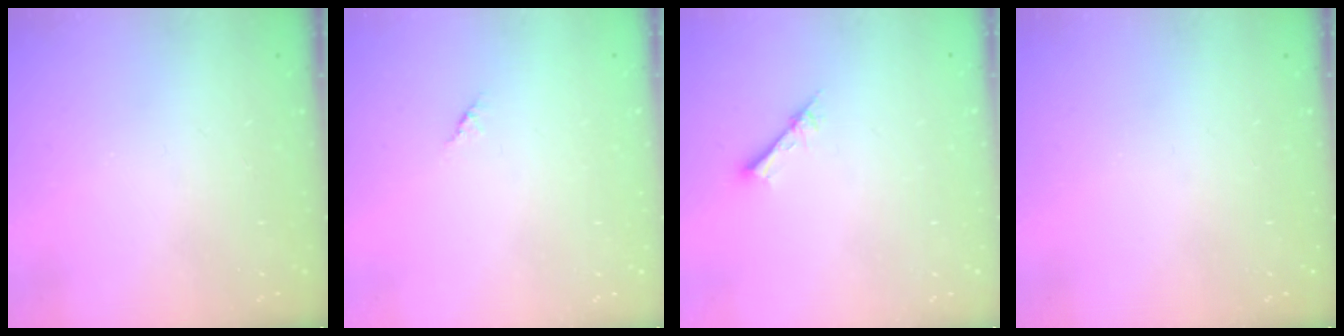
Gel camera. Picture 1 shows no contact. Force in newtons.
{"total": 1.2, "press": 1.2, "slide": 0.3}
{"total": 2.1, "press": 2.1, "slide": 0.2}
{"total": 0.0}